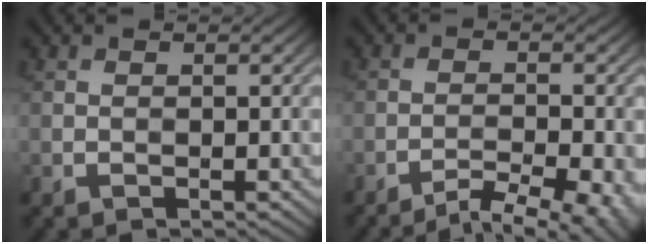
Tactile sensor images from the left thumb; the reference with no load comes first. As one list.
[{"total": 6.4, "force": [-4.7, 1.3, 4.1], "torque": [-0.065, -0.002, -0.068]}]